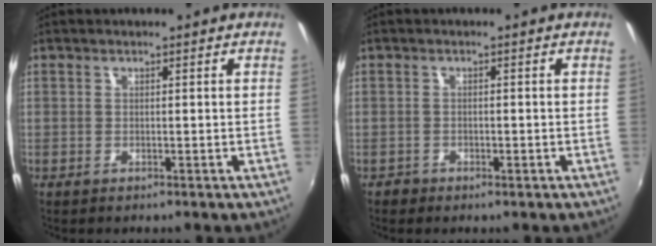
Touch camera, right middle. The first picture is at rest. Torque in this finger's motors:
{"motor_torque": [0.49, -0.40, -0.07, 0.01]}